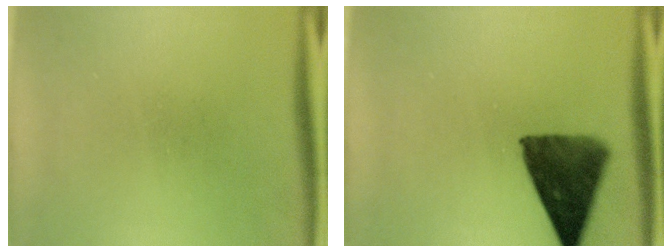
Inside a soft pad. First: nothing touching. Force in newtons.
{"total": 11.0}